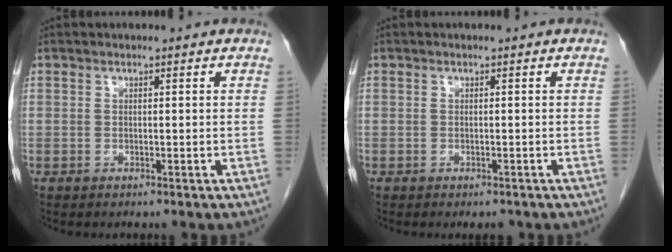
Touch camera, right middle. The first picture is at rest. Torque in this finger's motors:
{"motor_torque": [0.02, 0.01, 0.00, 0.00]}